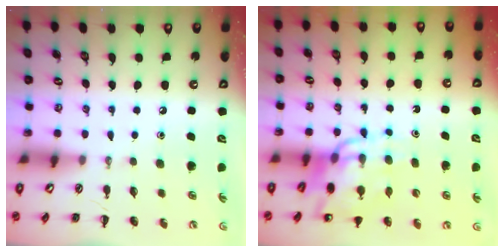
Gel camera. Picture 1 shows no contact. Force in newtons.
{"total": 13.1, "press": 12.5, "slide": 4.1}